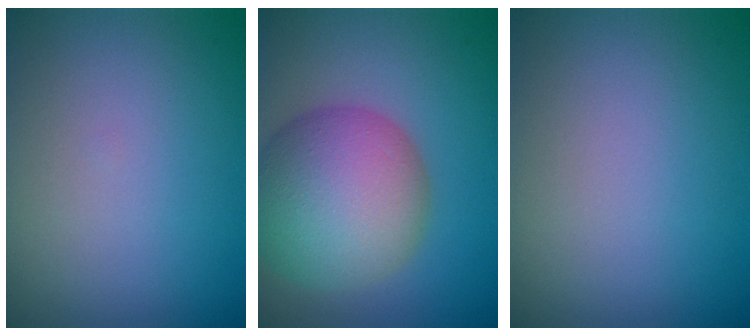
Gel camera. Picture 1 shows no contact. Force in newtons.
{"total": 9.8, "press": 9.8, "slide": 0.5}
{"total": 0.0}